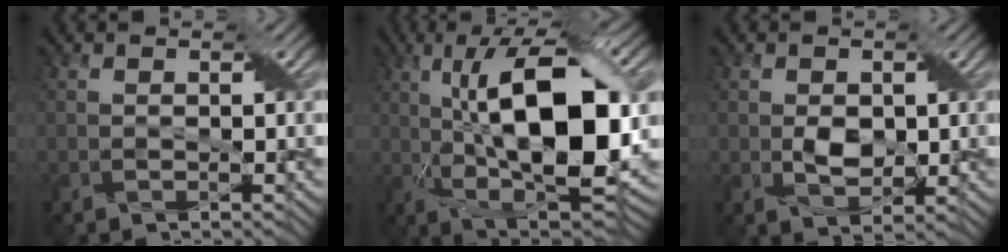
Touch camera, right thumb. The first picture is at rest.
{"total": 16.6, "force": [0.9, 6.6, 15.2], "torque": [-0.241, 0.018, 0.003]}
{"total": 3.3, "force": [0.2, 2.2, 2.4], "torque": [-0.052, -0.002, 0.007]}